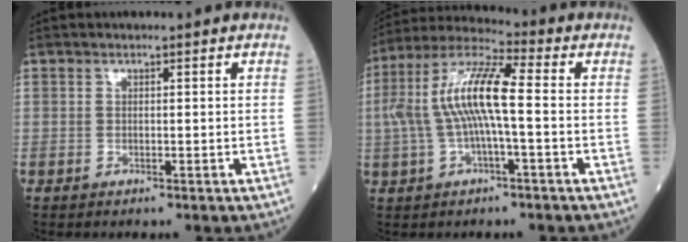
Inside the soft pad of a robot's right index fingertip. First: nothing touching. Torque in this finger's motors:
{"motor_torque": [1.82, 0.32, 0.68, 0.21]}